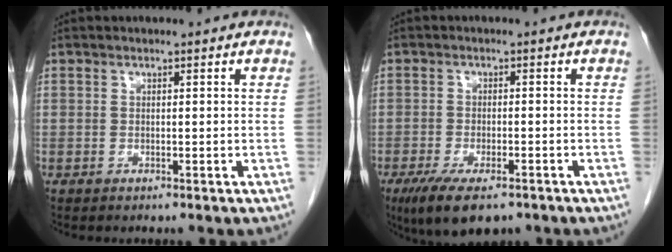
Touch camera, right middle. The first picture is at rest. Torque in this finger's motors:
{"motor_torque": [1.30, -0.84, 0.34, 0.10]}